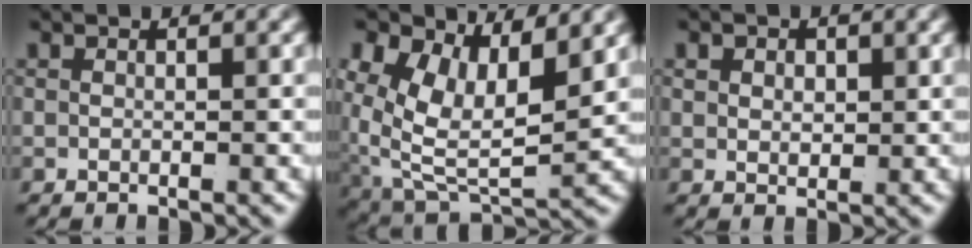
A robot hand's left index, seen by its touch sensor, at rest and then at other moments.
{"total": 9.7, "force": [0.6, 6.6, 7.0], "torque": [-0.149, -0.043, 0.030]}
{"total": 1.9, "force": [0.7, 1.2, 1.3], "torque": [-0.021, -0.015, 0.024]}